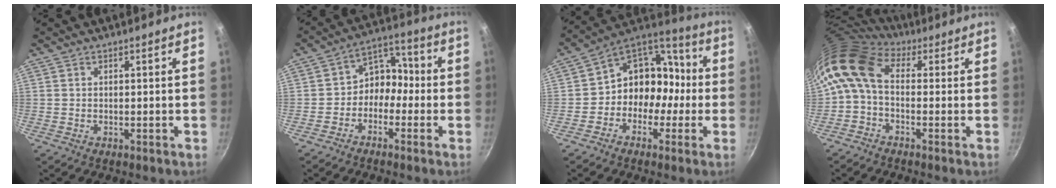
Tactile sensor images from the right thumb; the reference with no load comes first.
{"total": 7.3, "force": [-2.3, 5.8, 3.8], "torque": [-0.015, 0.047, -0.056]}
{"total": 13.0, "force": [-2.6, 11.0, 6.4], "torque": [-0.038, 0.067, -0.056]}
{"total": 9.2, "force": [0.5, 6.0, 6.9], "torque": [-0.133, 0.027, -0.012]}